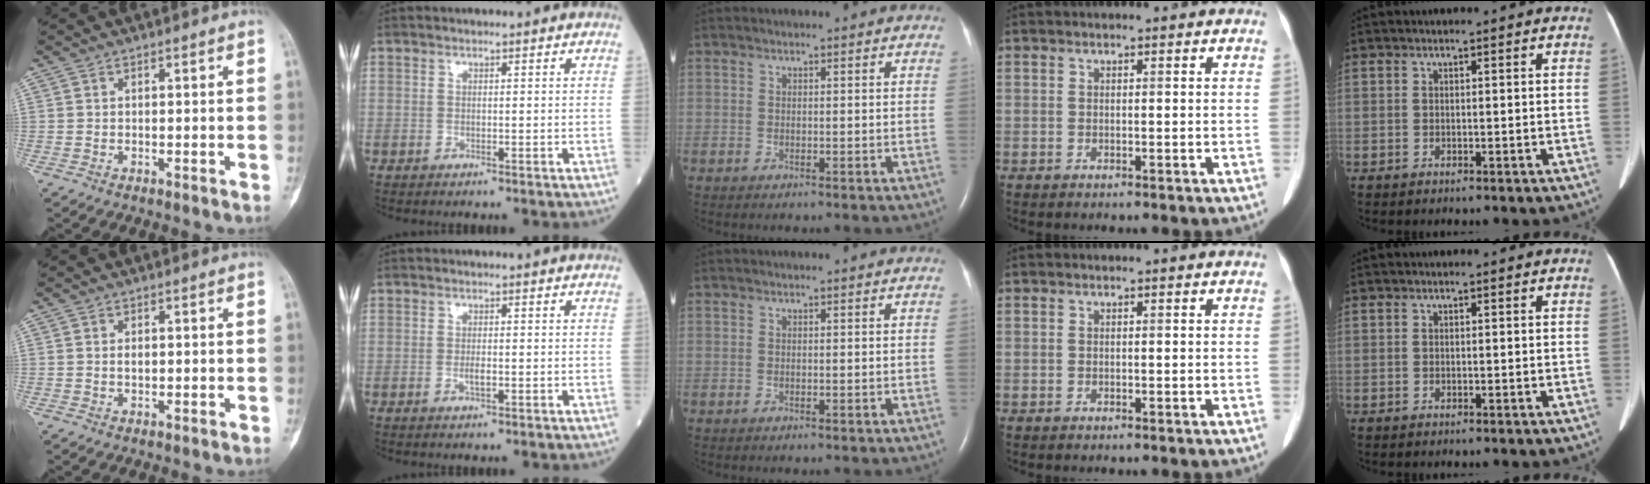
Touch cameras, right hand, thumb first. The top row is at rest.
{"thumb": {"total": 1.3, "force": [0.2, 0.8, 1.0], "torque": [-0.012, 0.000, 0.003]}, "index": {"total": 1.6, "force": [-0.4, 0.3, 1.5], "torque": [-0.031, -0.002, -0.008]}}